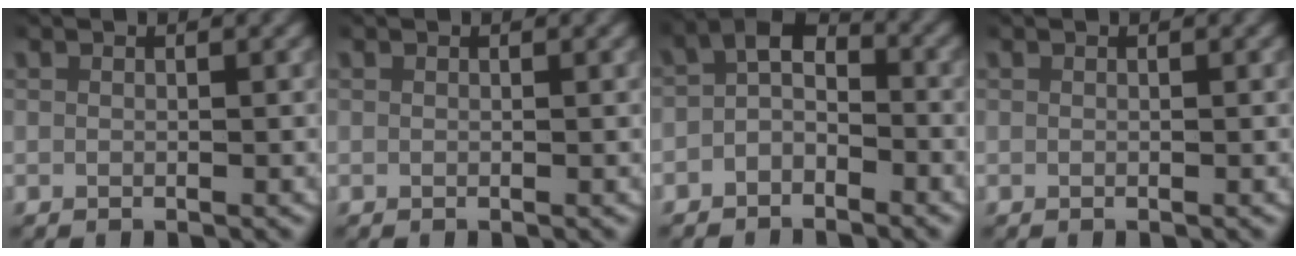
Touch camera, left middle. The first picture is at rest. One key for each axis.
{"total": 0.0}
{"total": 3.7, "fx": -0.9, "fy": 2.8, "fz": 2.3, "tx": -0.029, "ty": -0.004, "tz": -0.027}
{"total": 0.0}